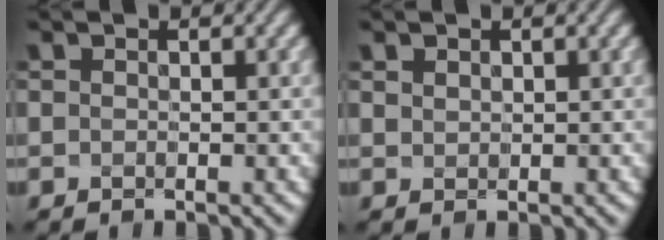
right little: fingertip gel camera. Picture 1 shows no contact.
{"total": 2.1, "force": [1.2, 1.5, 1.0], "torque": [-0.024, 0.015, 0.013]}